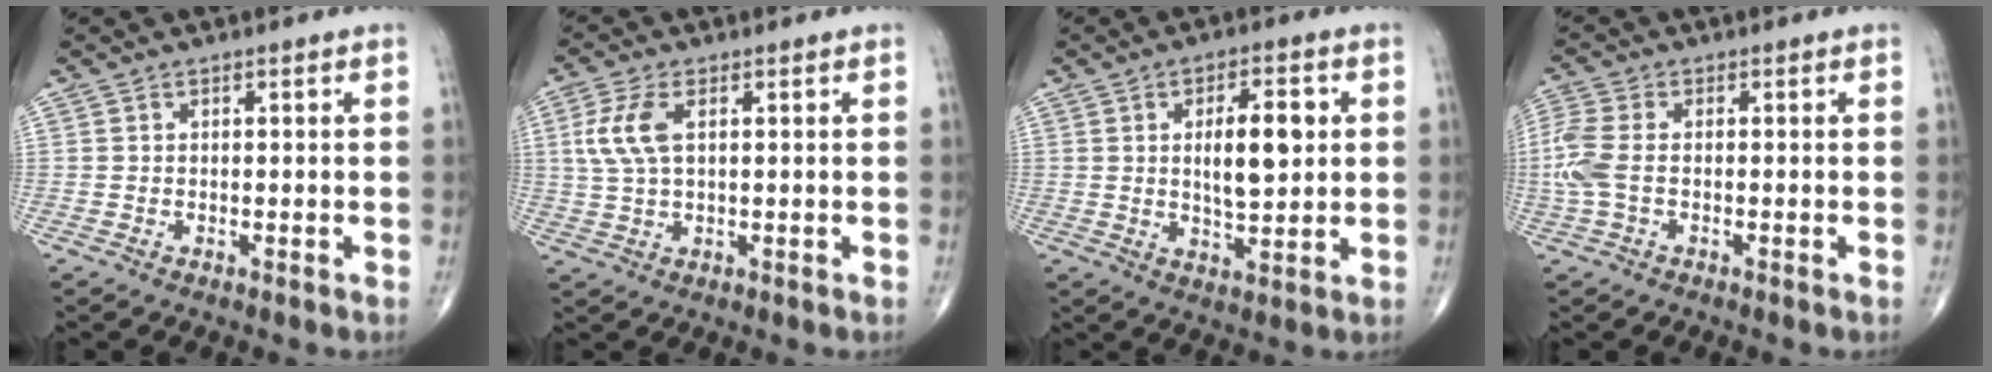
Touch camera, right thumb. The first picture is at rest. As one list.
[{"total": 6.6, "force": [1.6, 3.2, 5.6], "torque": [-0.137, 0.007, 0.033]}, {"total": 9.8, "force": [1.7, 3.9, 8.8], "torque": [-0.123, -0.007, 0.029]}, {"total": 6.1, "force": [-0.5, 3.4, 5.1], "torque": [-0.154, 0.011, -0.014]}]